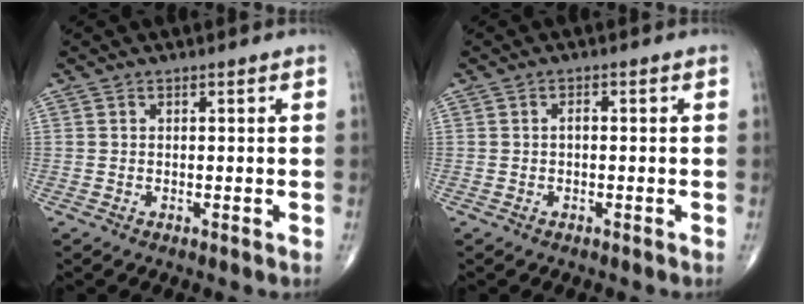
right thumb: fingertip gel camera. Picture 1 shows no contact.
{"total": 1.0, "force": [-0.2, 0.6, 0.9], "torque": [-0.012, 0.002, -0.006]}